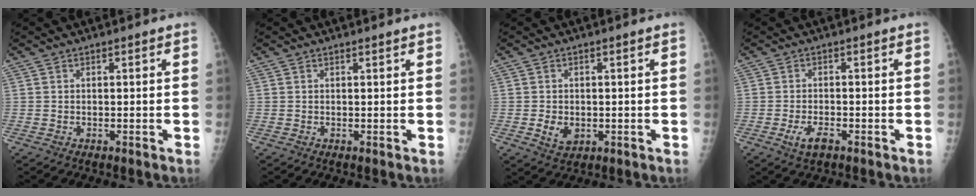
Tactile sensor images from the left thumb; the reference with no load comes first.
{"total": 0.7, "force": [0.7, -0.1, 0.2], "torque": [-0.008, -0.002, 0.009]}
{"total": 3.6, "force": [-0.6, 2.6, 2.4], "torque": [-0.035, -0.002, -0.001]}
{"total": 3.4, "force": [-1.7, 1.6, 2.6], "torque": [-0.052, 0.005, -0.029]}